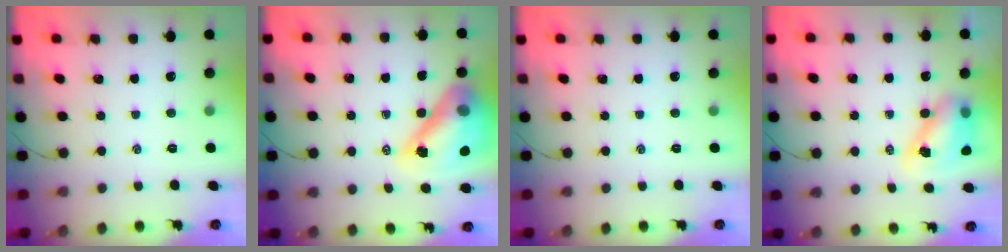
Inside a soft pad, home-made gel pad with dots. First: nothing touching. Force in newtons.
{"total": 18.2, "press": 17.4, "slide": 5.3}
{"total": 0.0}
{"total": 8.6, "press": 8.4, "slide": 2.1}